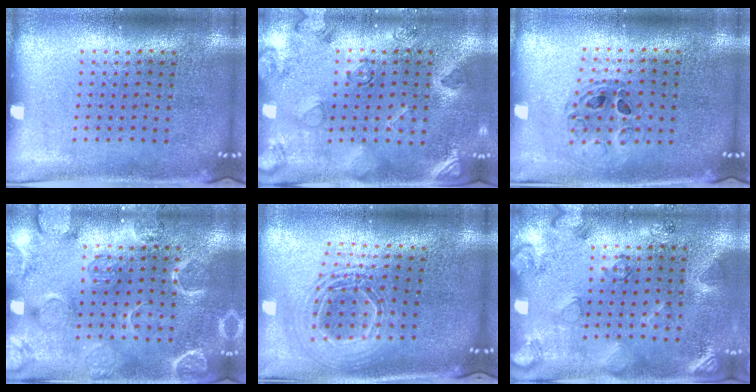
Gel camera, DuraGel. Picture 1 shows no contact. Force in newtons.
{"total": 2.4, "press": 1.9, "slide": 1.5}
{"total": 0.5, "press": 0.4, "slide": 0.2}
{"total": 2.5, "press": 2.5, "slide": 0.1}
{"total": 1.9, "press": 1.5, "slide": 1.2}
{"total": 2.2, "press": 1.9, "slide": 1.1}